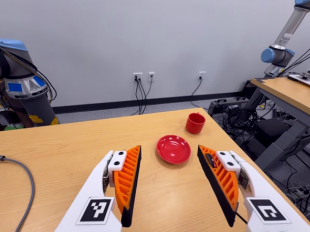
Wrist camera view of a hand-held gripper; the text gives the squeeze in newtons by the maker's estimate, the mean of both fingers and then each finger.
{"total": 1.7, "left": 0.3, "right": 3.0}